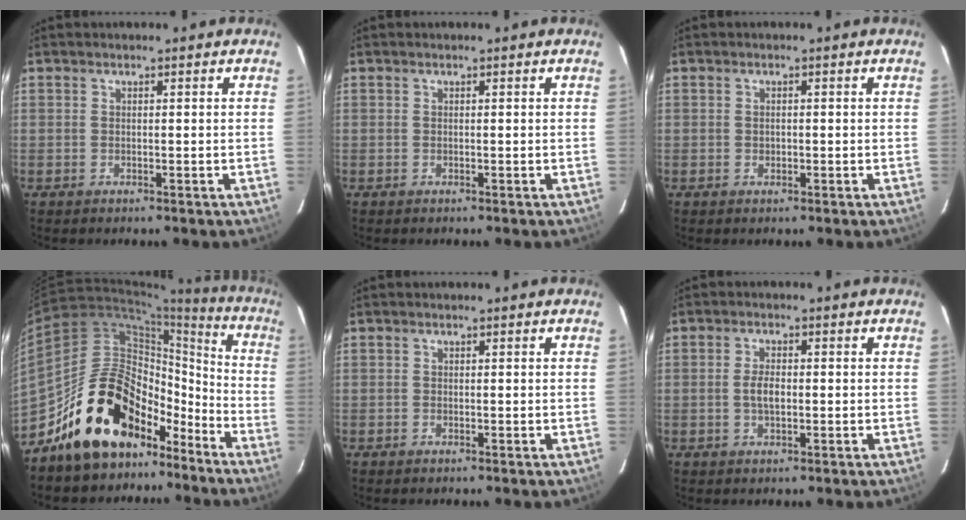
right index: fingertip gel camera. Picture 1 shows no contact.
{"total": 0.0}
{"total": 0.9, "force": [-0.1, 0.8, 0.3], "torque": [-0.003, 0.001, -0.001]}
{"total": 20.2, "force": [-14.4, 11.2, 8.6], "torque": [-0.158, 0.047, -0.225]}
{"total": 0.0}
{"total": 3.0, "force": [-0.5, 1.4, 2.7], "torque": [-0.053, 0.001, -0.008]}